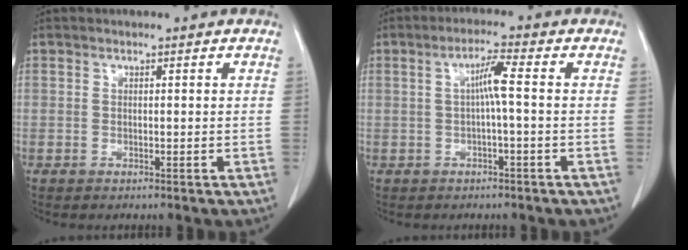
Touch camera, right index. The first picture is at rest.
{"total": 3.7, "force": [0.1, 0.0, 3.7], "torque": [-0.068, 0.013, 0.004]}